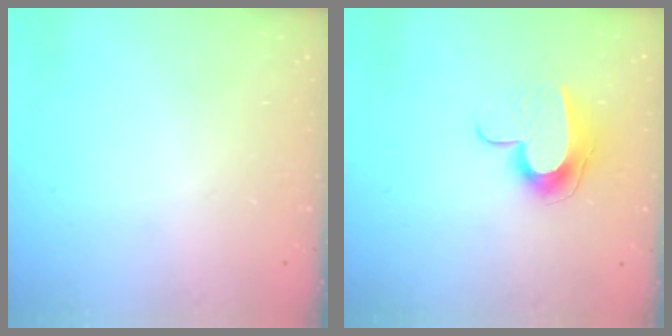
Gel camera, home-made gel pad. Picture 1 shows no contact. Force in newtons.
{"total": 10.4, "press": 10.4, "slide": 0.5}